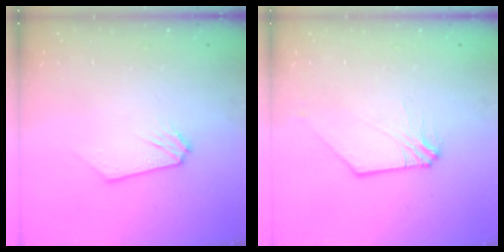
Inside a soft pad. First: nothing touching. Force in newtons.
{"total": 0.9, "press": 0.9, "slide": 0.1}